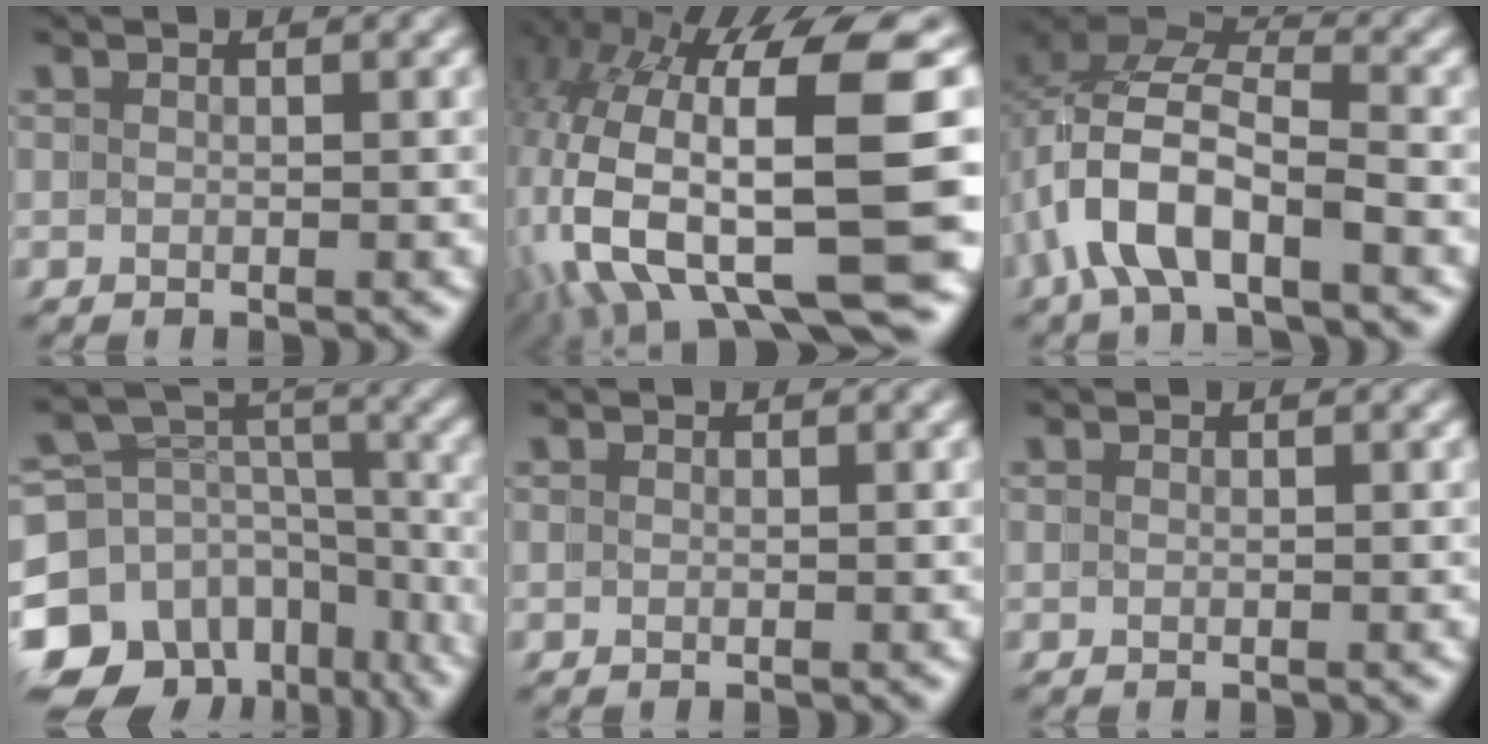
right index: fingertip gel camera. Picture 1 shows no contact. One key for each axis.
{"total": 17.9, "fx": -1.2, "fy": 9.5, "fz": 15.2, "tx": -0.289, "ty": -0.045, "tz": 0.008}
{"total": 7.9, "fx": 0.3, "fy": 5.5, "fz": 5.8, "tx": -0.126, "ty": -0.005, "tz": -0.009}
{"total": 13.9, "fx": -5.4, "fy": 10.4, "fz": 7.5, "tx": -0.137, "ty": -0.045, "tz": -0.077}
{"total": 0.0}
{"total": 0.0}